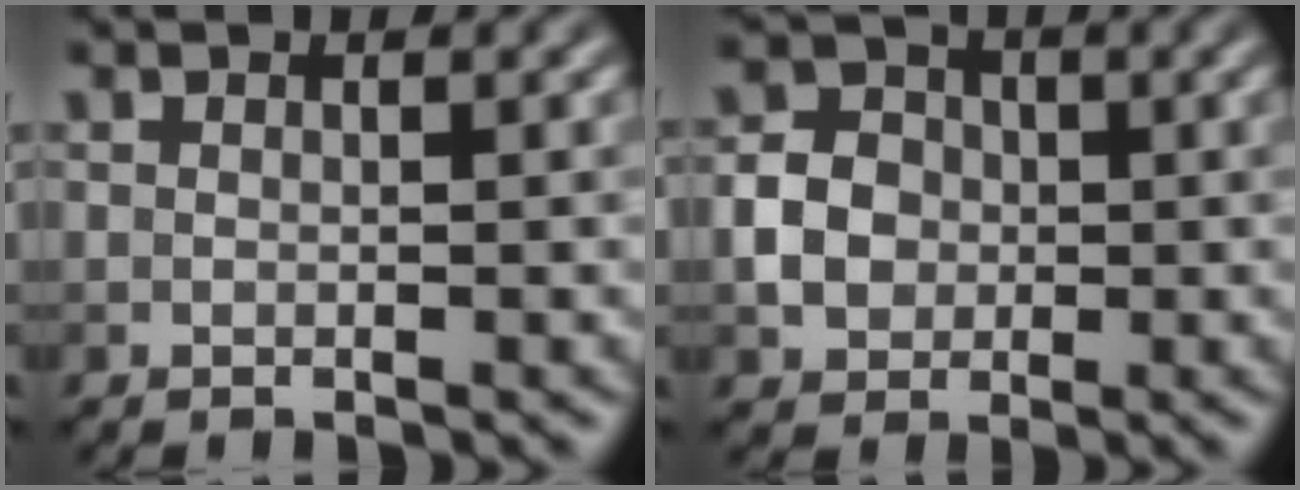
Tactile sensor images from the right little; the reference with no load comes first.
{"total": 3.5, "force": [-0.6, 3.0, 1.6], "torque": [-0.027, 0.004, -0.014]}